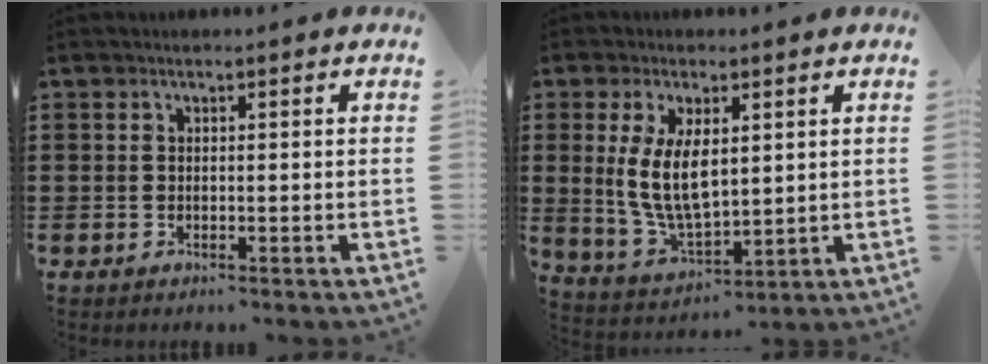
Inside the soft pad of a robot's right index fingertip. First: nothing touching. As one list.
[{"total": 8.9, "force": [1.3, 4.3, 7.7], "torque": [-0.171, 0.001, 0.023]}]